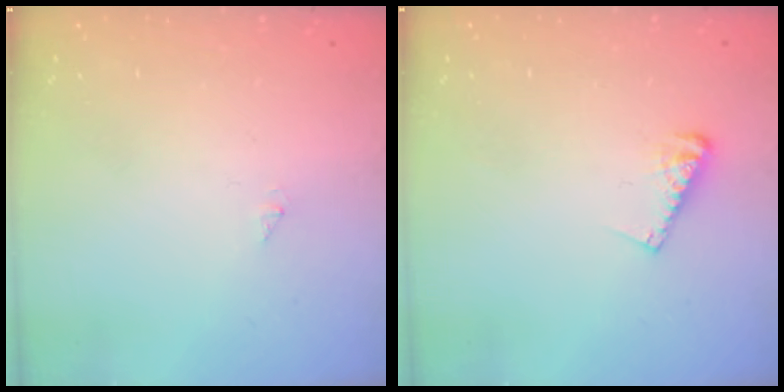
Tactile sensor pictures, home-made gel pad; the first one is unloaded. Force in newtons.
{"total": 4.8, "press": 4.8, "slide": 0.4}